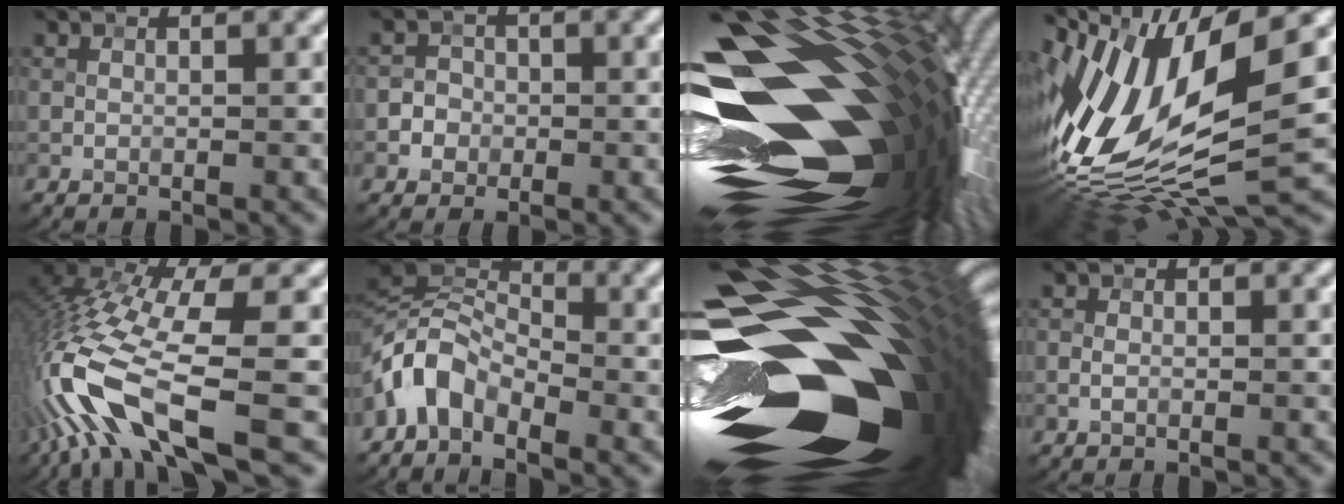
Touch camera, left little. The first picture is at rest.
{"total": 1.6, "force": [-0.9, 1.4, -0.2], "torque": [0.024, -0.001, -0.023]}
{"total": 20.7, "force": [-1.7, 10.9, 17.5], "torque": [-0.283, -0.003, -0.042]}
{"total": 14.7, "force": [0.1, 5.9, 13.5], "torque": [-0.277, -0.004, 0.006]}
{"total": 11.8, "force": [-5.2, 3.5, 10.0], "torque": [-0.225, -0.004, -0.099]}
{"total": 4.9, "force": [-3.5, 2.6, 2.1], "torque": [-0.039, 0.006, -0.089]}
{"total": 21.4, "force": [-4.5, 12.7, 16.6], "torque": [-0.290, -0.006, -0.065]}
{"total": 0.5, "force": [-0.5, 0.1, 0.1], "torque": [-0.004, 0.000, -0.012]}